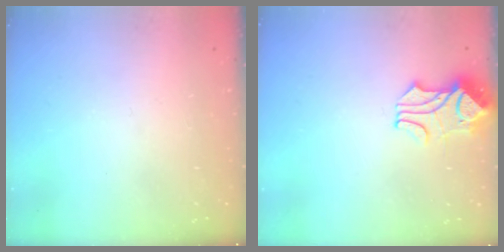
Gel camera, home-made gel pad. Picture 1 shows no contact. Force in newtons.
{"total": 1.7, "press": 1.4, "slide": 1.0}